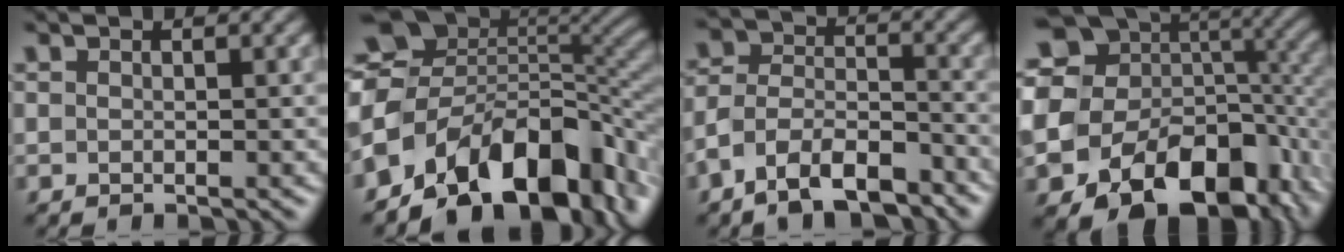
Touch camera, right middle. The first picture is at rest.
{"total": 13.8, "force": [-6.2, 8.3, 9.1], "torque": [-0.138, 0.012, -0.111]}
{"total": 7.9, "force": [-5.7, 3.6, 4.1], "torque": [-0.073, 0.004, -0.114]}
{"total": 21.5, "force": [-6.0, 15.8, 13.3], "torque": [-0.214, -0.009, -0.093]}